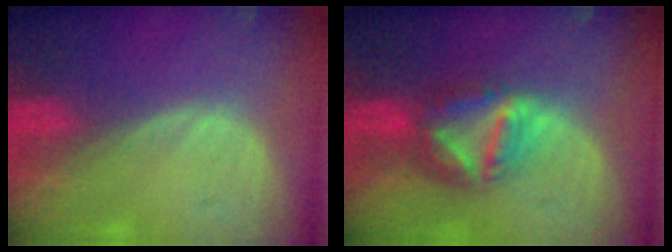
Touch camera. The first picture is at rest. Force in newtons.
{"total": 7.7, "press": 6.6, "slide": 4.0}